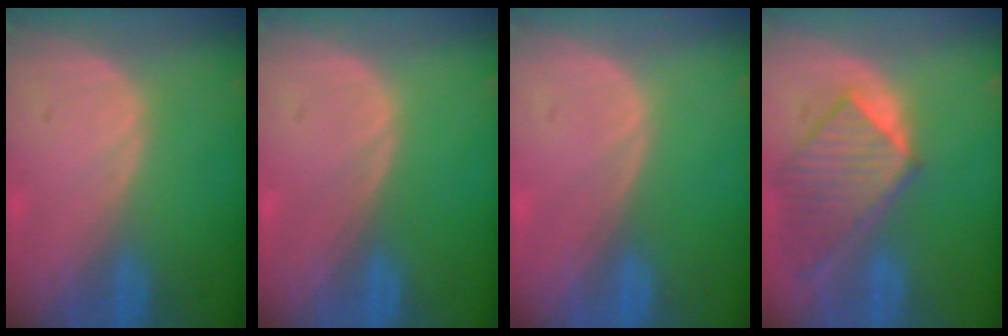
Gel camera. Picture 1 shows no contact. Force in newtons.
{"total": 0.0}
{"total": 0.0}
{"total": 8.8, "press": 7.9, "slide": 4.0}